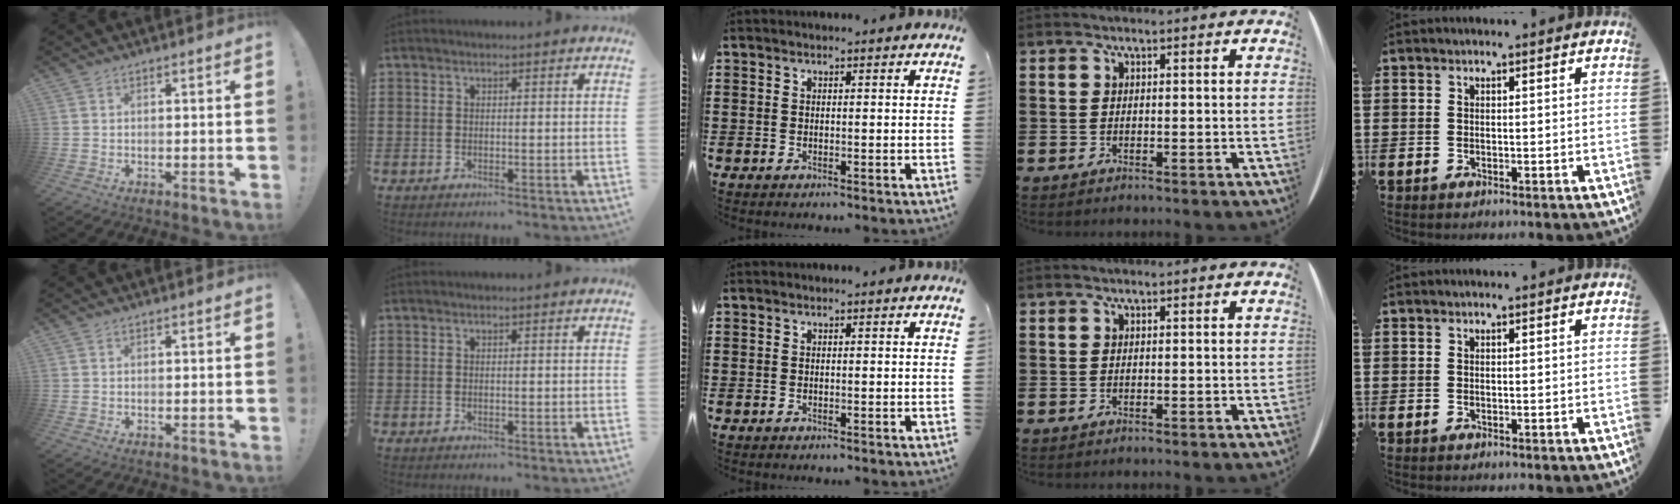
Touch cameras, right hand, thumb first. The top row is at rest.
{}